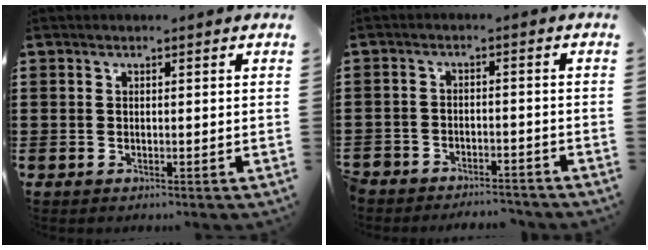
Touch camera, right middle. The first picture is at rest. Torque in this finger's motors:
{"motor_torque": [0.64, 0.15, 0.10, 0.12]}